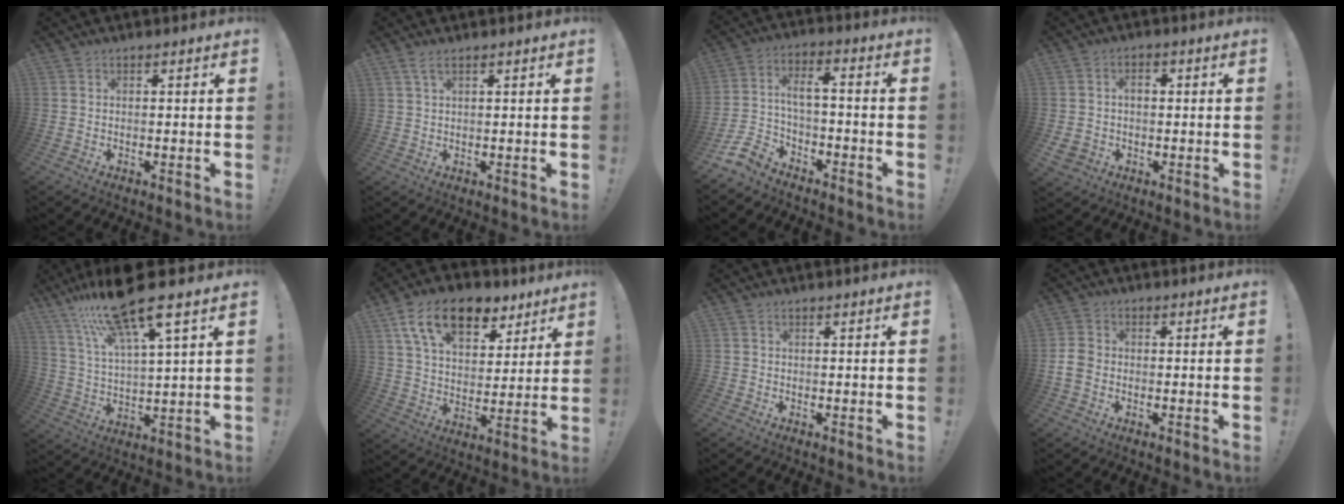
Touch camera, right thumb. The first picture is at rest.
{"total": 2.3, "force": [1.3, 0.5, 1.8], "torque": [-0.036, 0.000, 0.025]}
{"total": 8.7, "force": [-5.7, 4.1, 5.2], "torque": [-0.113, 0.021, -0.112]}
{"total": 4.6, "force": [0.1, 4.0, 2.3], "torque": [-0.039, -0.001, -0.001]}
{"total": 17.2, "force": [12.2, 3.4, 11.7], "torque": [-0.198, -0.072, 0.199]}
{"total": 17.2, "force": [9.9, 9.9, 10.0], "torque": [-0.169, -0.043, 0.180]}
{"total": 0.7, "force": [-0.5, 0.6, 0.1], "torque": [0.000, 0.002, -0.009]}
{"total": 5.6, "force": [-1.4, 4.4, 3.2], "torque": [-0.071, 0.011, -0.024]}